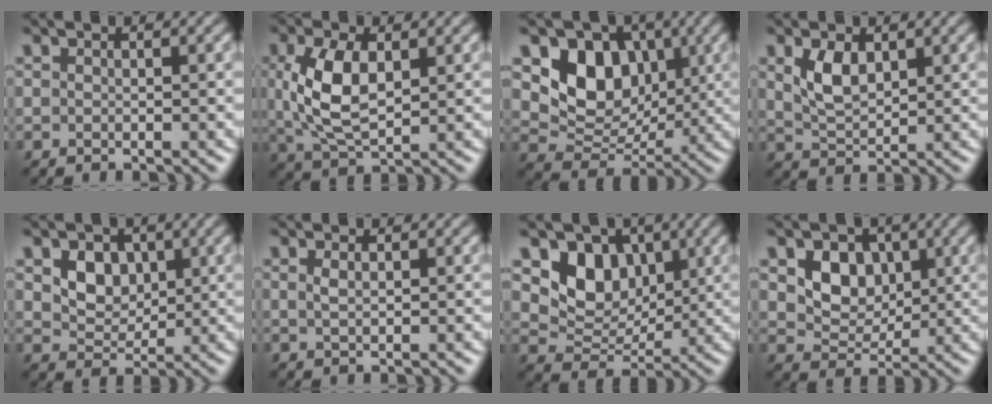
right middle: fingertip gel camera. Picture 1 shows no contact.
{"total": 5.6, "force": [0.9, 2.9, 4.7], "torque": [-0.107, 0.001, 0.024]}
{"total": 6.6, "force": [2.2, 5.2, 3.5], "torque": [-0.054, -0.010, 0.031]}
{"total": 2.7, "force": [1.1, 1.5, 2.0], "torque": [-0.051, -0.002, 0.029]}
{"total": 3.2, "force": [1.0, 2.5, 1.6], "torque": [-0.040, -0.005, 0.014]}
{"total": 0.7, "force": [0.3, 0.2, 0.5], "torque": [-0.014, 0.000, 0.007]}
{"total": 5.1, "force": [2.1, 3.9, 2.4], "torque": [-0.048, -0.011, 0.031]}
{"total": 4.0, "force": [1.3, 3.2, 2.0], "torque": [-0.046, -0.008, 0.016]}